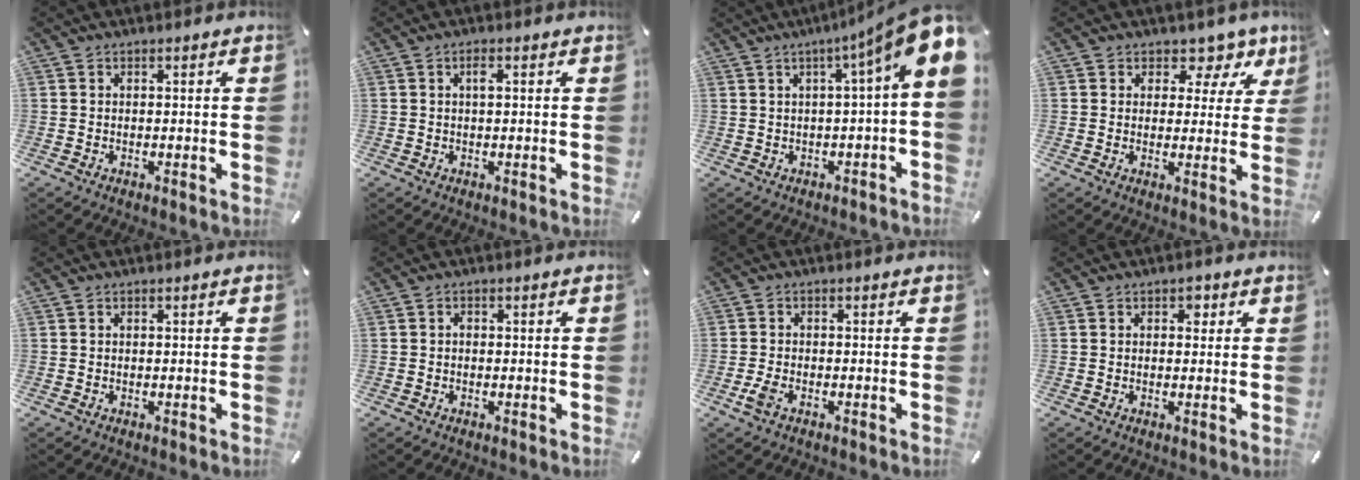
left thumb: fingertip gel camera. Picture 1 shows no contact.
{"total": 1.8, "force": [0.5, 0.5, 1.6], "torque": [-0.033, 0.003, 0.006]}
{"total": 11.2, "force": [3.9, 1.5, 10.4], "torque": [-0.144, -0.044, 0.058]}
{"total": 7.6, "force": [4.9, 4.8, 3.2], "torque": [-0.042, -0.036, 0.082]}
{"total": 0.0}
{"total": 0.7, "force": [-0.1, 0.5, 0.5], "torque": [-0.010, 0.001, -0.004]}
{"total": 2.8, "force": [-1.4, 1.3, 2.0], "torque": [-0.053, -0.001, -0.030]}
{"total": 2.2, "force": [0.8, 1.7, 1.2], "torque": [-0.003, -0.003, 0.005]}